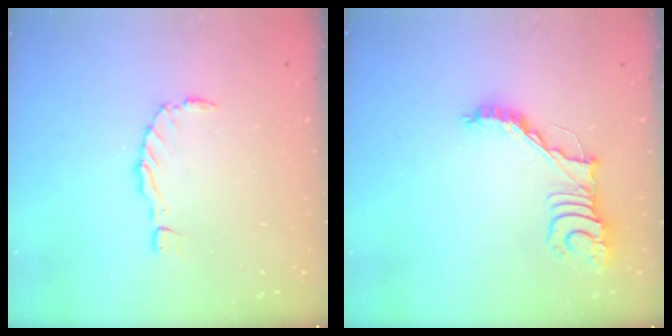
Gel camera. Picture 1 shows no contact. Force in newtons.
{"total": 12.8, "press": 12.8, "slide": 0.9}